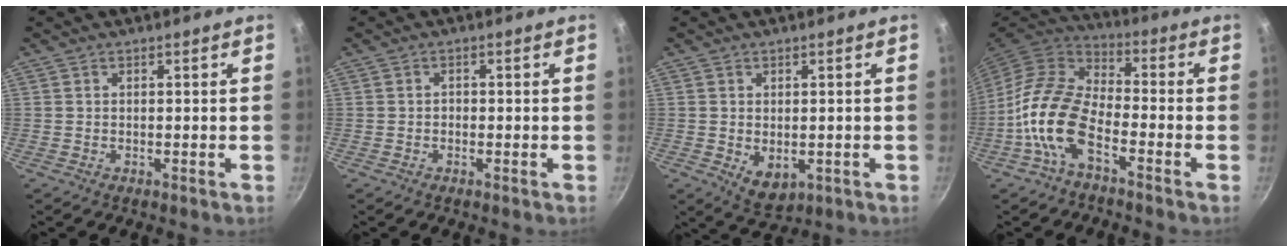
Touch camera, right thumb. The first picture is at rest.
{"total": 0.8, "force": [-0.3, 0.6, 0.4], "torque": [0.000, 0.003, -0.008]}
{"total": 5.0, "force": [-0.9, 3.3, 3.7], "torque": [-0.049, -0.010, 0.000]}
{"total": 14.1, "force": [-5.5, 6.9, 11.0], "torque": [-0.226, 0.048, -0.117]}